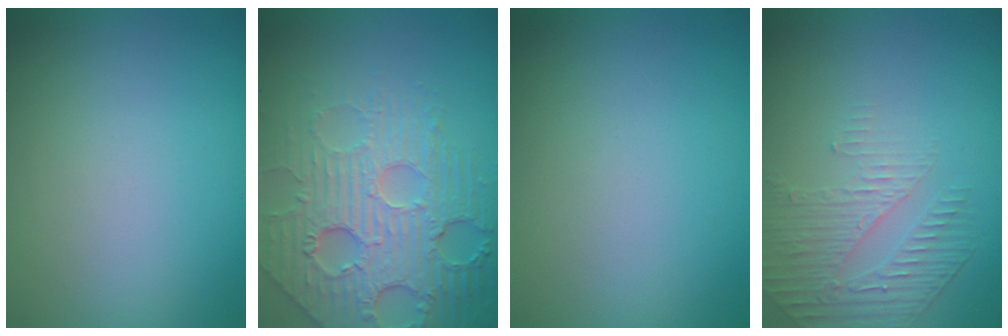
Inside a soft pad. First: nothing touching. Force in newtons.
{"total": 6.9, "press": 5.2, "slide": 4.5}
{"total": 0.0}
{"total": 1.9, "press": 1.3, "slide": 1.3}